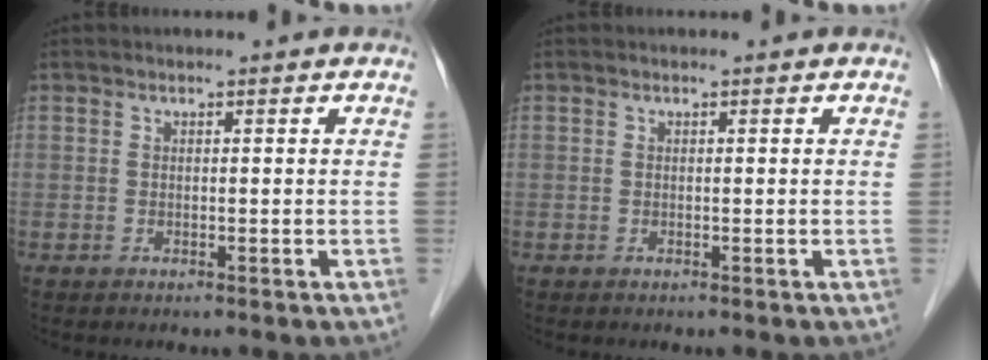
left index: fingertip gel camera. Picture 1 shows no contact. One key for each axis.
{"total": 0.0}